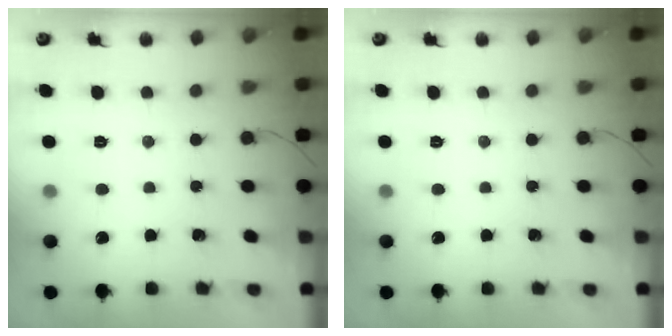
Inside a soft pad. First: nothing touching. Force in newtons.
{"total": 0.0}